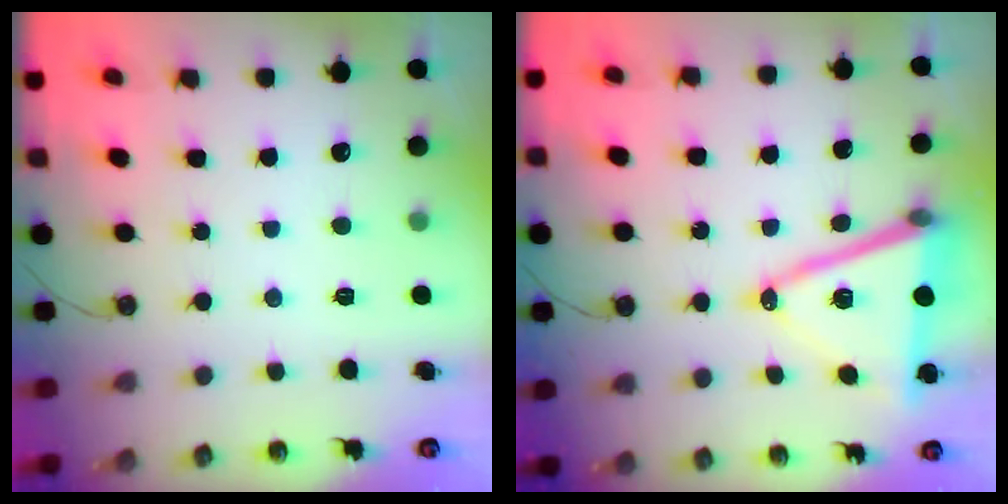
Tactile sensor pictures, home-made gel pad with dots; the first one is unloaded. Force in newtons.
{"total": 15.2, "press": 14.7, "slide": 3.9}